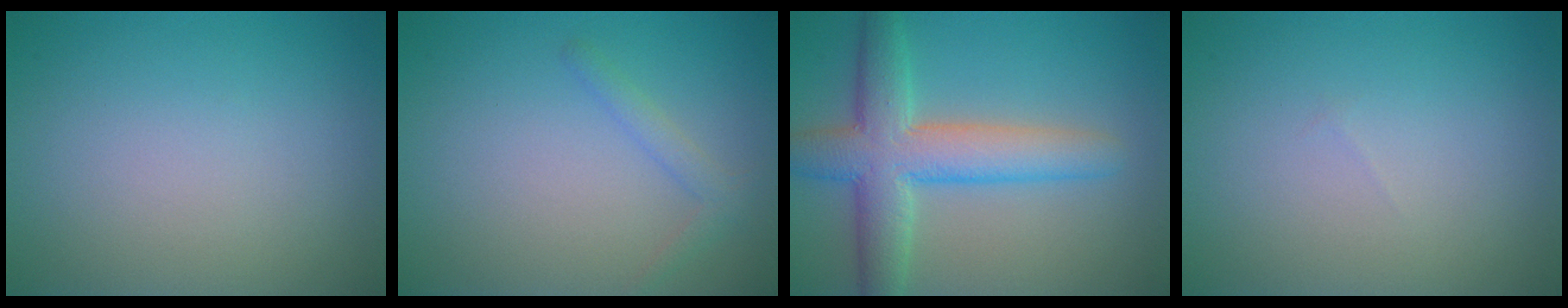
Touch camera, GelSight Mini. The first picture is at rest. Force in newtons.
{"total": 1.4, "press": 1.4, "slide": 0.1}
{"total": 6.7, "press": 6.7, "slide": 0.2}
{"total": 0.0}